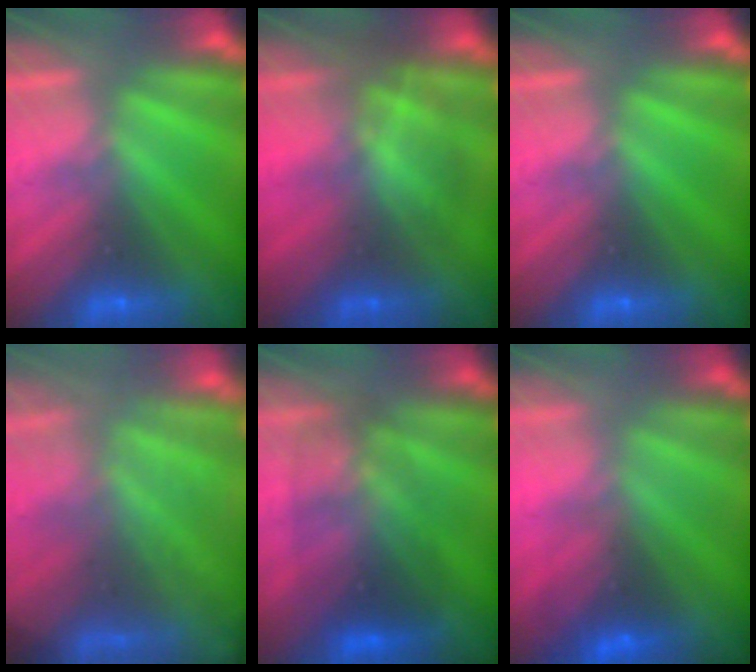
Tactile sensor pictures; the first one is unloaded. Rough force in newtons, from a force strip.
{"total": 2.9}
{"total": 0.0}
{"total": 7.8}
{"total": 3.0}
{"total": 2.8}